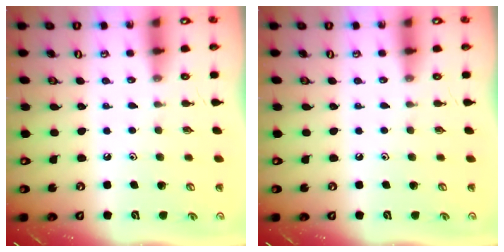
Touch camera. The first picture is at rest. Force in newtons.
{"total": 0.0}